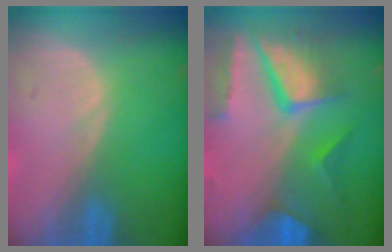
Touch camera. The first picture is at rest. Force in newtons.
{"total": 10.6, "press": 8.8, "slide": 5.9}